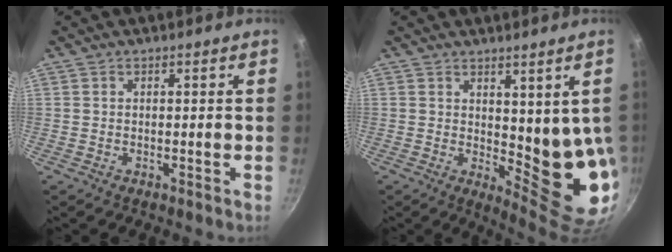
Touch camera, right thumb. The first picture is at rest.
{"total": 10.7, "force": [2.0, 4.3, 9.6], "torque": [-0.098, -0.036, 0.040]}